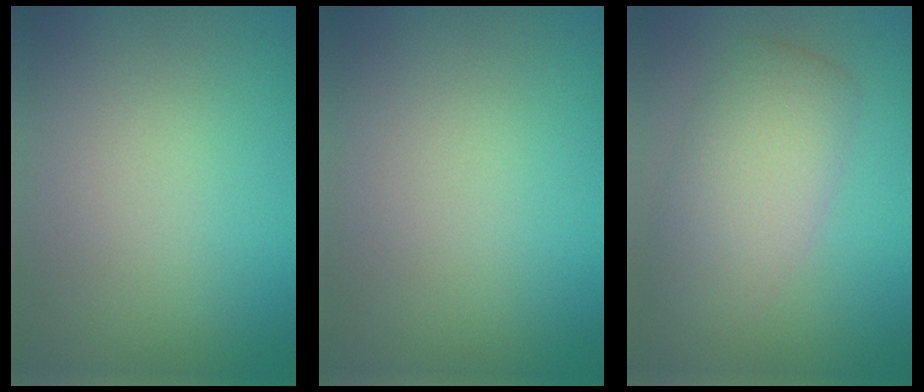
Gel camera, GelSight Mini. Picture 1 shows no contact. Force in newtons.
{"total": 0.0}
{"total": 5.3, "press": 5.3, "slide": 0.1}